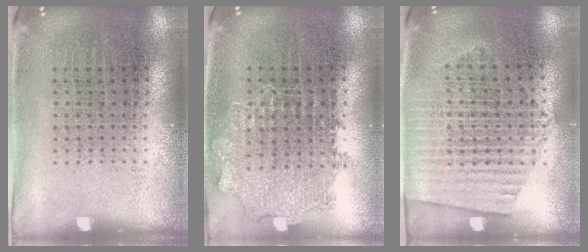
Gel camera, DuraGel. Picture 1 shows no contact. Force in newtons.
{"total": 1.0, "press": 1.0, "slide": 0.2}
{"total": 1.5, "press": 1.4, "slide": 0.7}